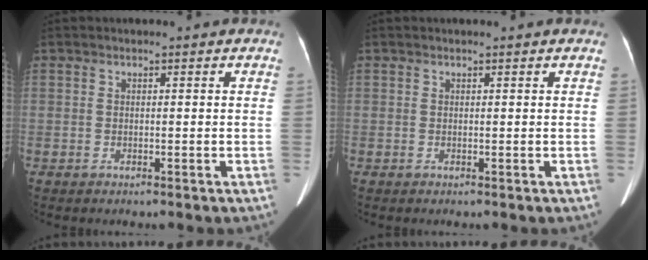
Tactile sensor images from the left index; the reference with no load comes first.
{"total": 0.7, "force": [0.7, 0.1, 0.2], "torque": [-0.007, 0.015, 0.007]}